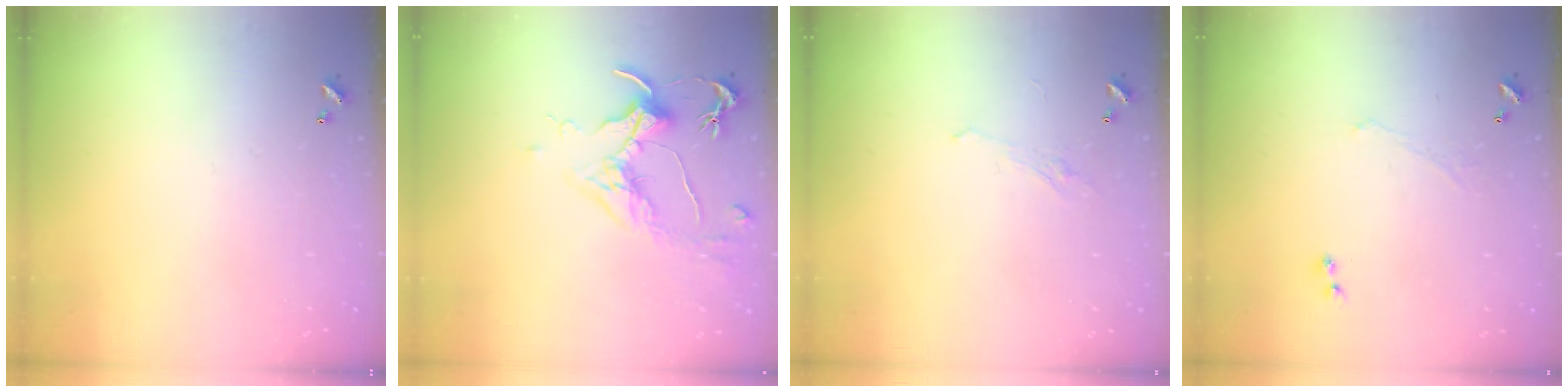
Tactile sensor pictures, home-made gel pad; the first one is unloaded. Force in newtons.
{"total": 1.8, "press": 1.5, "slide": 0.9}
{"total": 1.1, "press": 0.8, "slide": 0.7}
{"total": 1.1, "press": 0.7, "slide": 0.9}